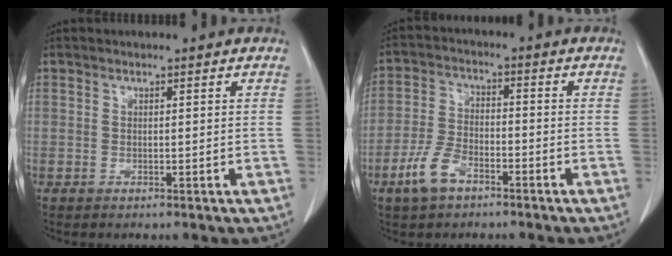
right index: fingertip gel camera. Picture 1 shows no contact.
{"total": 7.5, "force": [-4.4, 3.7, 4.8], "torque": [-0.115, 0.005, -0.084]}